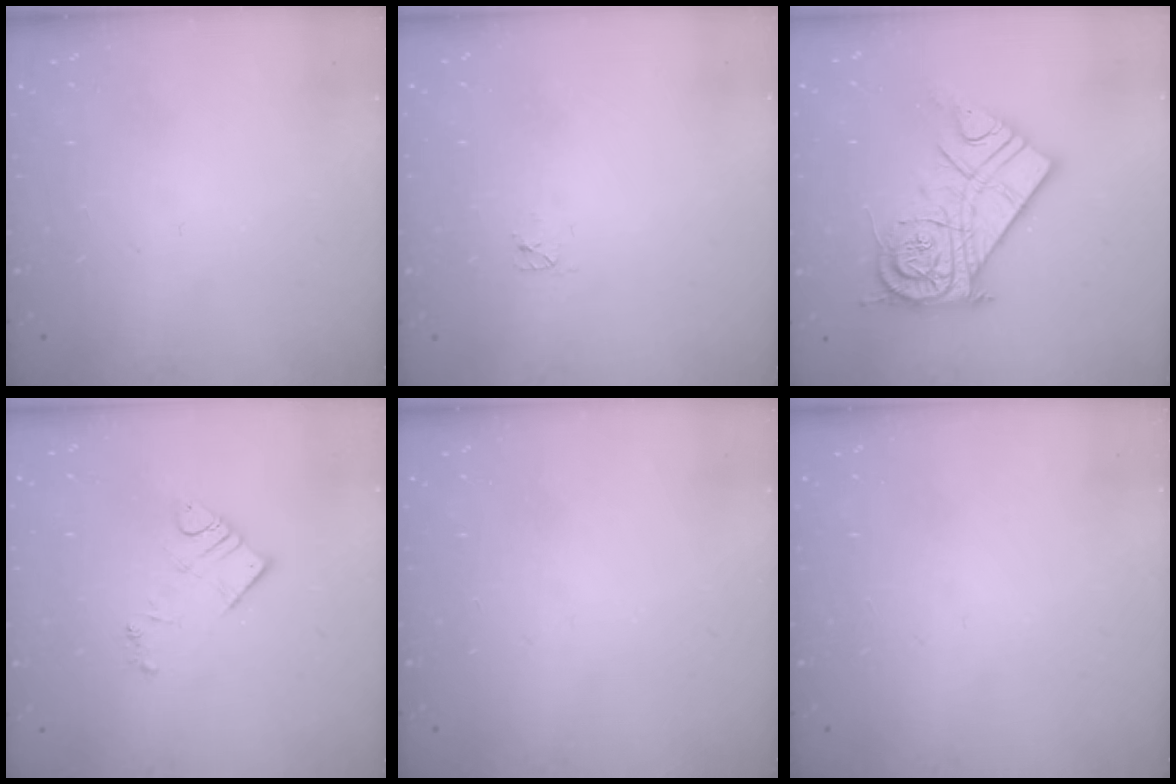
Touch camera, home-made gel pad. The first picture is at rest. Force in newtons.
{"total": 2.4, "press": 2.4, "slide": 0.3}
{"total": 18.2, "press": 18.1, "slide": 1.7}
{"total": 7.6, "press": 7.6, "slide": 0.6}
{"total": 0.0}
{"total": 0.0}